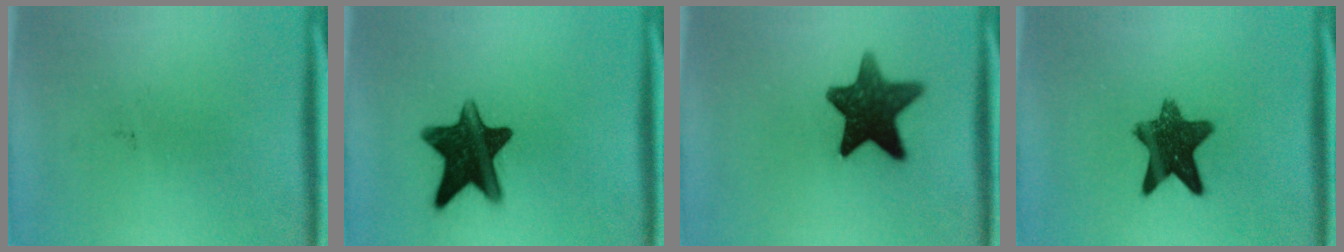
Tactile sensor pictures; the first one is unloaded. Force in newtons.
{"total": 14.0}
{"total": 12.5}
{"total": 10.7}